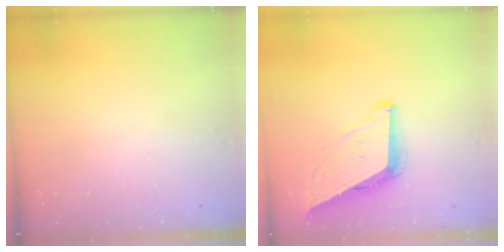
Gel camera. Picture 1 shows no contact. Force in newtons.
{"total": 9.3, "press": 8.7, "slide": 3.2}